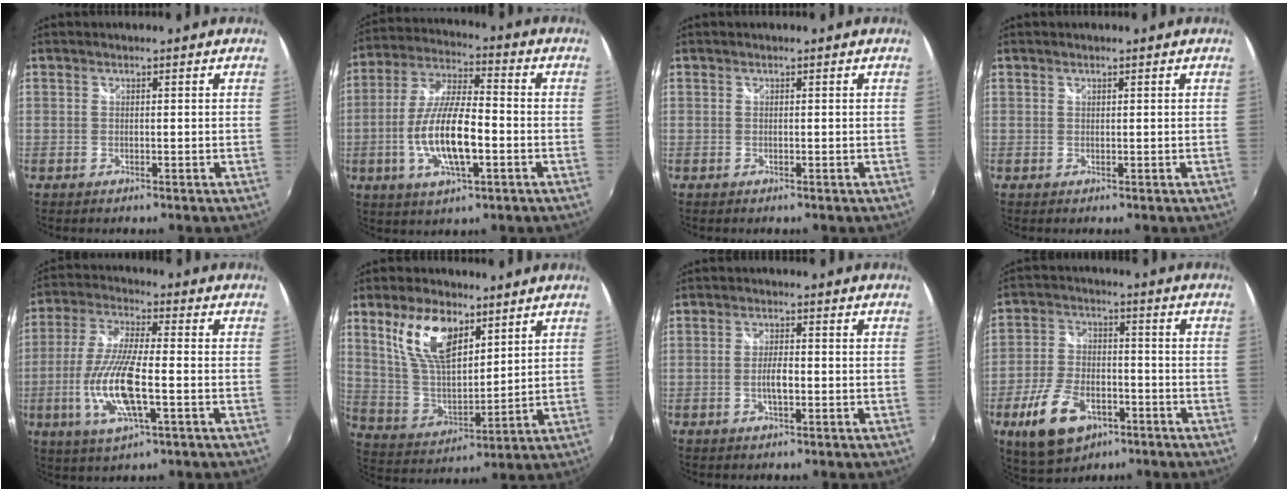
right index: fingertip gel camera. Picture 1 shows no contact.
{"total": 14.4, "force": [-3.6, 4.4, 13.3], "torque": [-0.269, -0.005, -0.066]}
{"total": 0.0}
{"total": 0.0}
{"total": 14.2, "force": [-3.5, 3.8, 13.2], "torque": [-0.276, -0.012, -0.068]}
{"total": 14.2, "force": [7.8, 6.7, 9.8], "torque": [-0.192, 0.011, 0.160]}
{"total": 3.5, "force": [-0.8, 1.0, 3.2], "torque": [-0.062, 0.000, -0.016]}
{"total": 13.8, "force": [-6.8, 7.9, 9.0], "torque": [-0.200, -0.008, -0.113]}